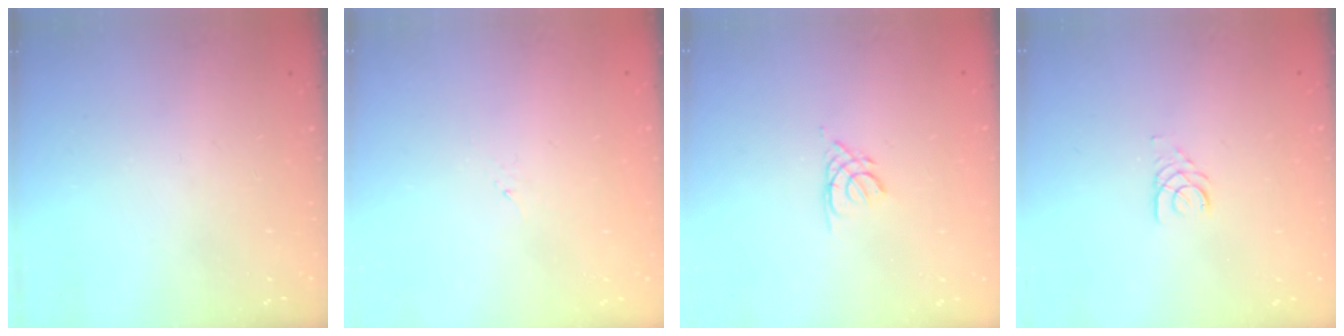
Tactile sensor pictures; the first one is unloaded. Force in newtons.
{"total": 1.2, "press": 1.1, "slide": 0.2}
{"total": 2.1, "press": 2.0, "slide": 0.4}
{"total": 2.5, "press": 2.5, "slide": 0.3}